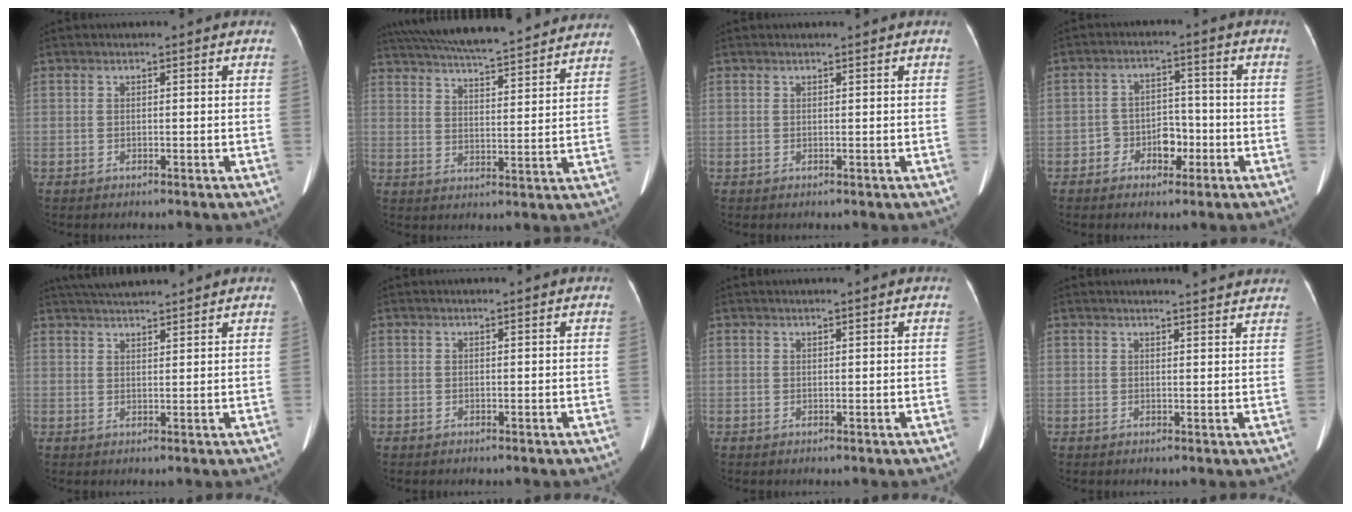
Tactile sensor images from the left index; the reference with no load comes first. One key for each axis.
{"total": 24.3, "fx": 21.7, "fy": 3.0, "fz": 10.6, "tx": -0.180, "ty": 0.017, "tz": 0.296}
{"total": 0.8, "fx": 0.7, "fy": -0.1, "fz": 0.2, "tx": -0.006, "ty": 0.004, "tz": 0.016}
{"total": 4.8, "fx": -2.2, "fy": 3.3, "fz": 2.8, "tx": -0.041, "ty": 0.018, "tz": -0.035}
{"total": 8.1, "fx": 7.6, "fy": 0.4, "fz": 3.0, "tx": -0.054, "ty": 0.032, "tz": 0.118}
{"total": 0.7, "fx": 0.6, "fy": 0.2, "fz": 0.2, "tx": -0.004, "ty": 0.017, "tz": 0.009}
{"total": 2.2, "fx": 2.0, "fy": 0.0, "fz": 0.9, "tx": -0.010, "ty": 0.016, "tz": 0.028}
{"total": 6.7, "fx": 6.5, "fy": 0.3, "fz": 1.7, "tx": -0.021, "ty": 0.006, "tz": 0.061}